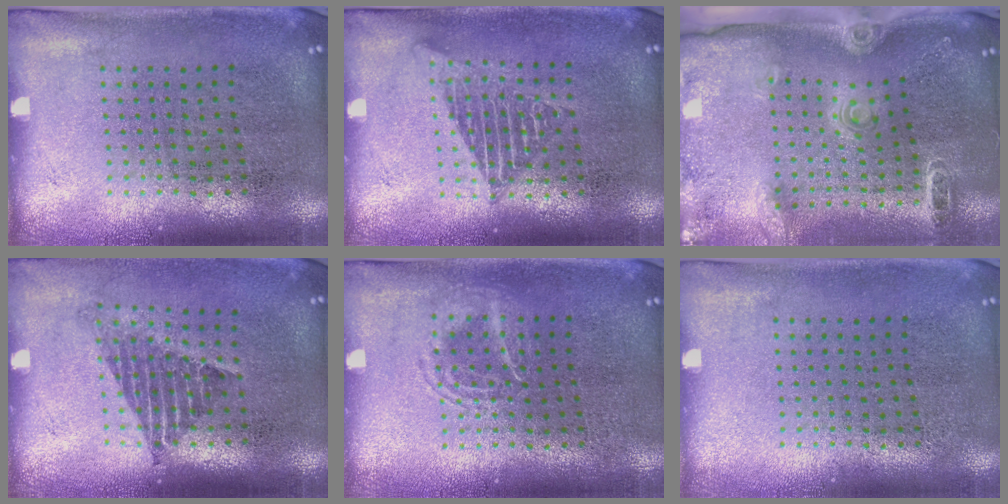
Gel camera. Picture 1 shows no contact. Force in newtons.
{"total": 1.3, "press": 1.3, "slide": 0.1}
{"total": 2.0, "press": 1.8, "slide": 0.8}
{"total": 1.3, "press": 1.0, "slide": 0.9}
{"total": 1.6, "press": 1.6, "slide": 0.2}
{"total": 0.0}